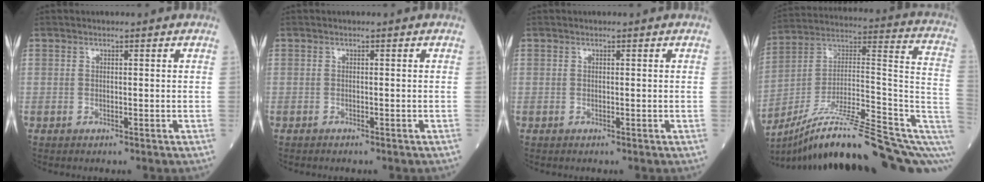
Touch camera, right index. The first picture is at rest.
{"total": 1.0, "force": [-0.9, 0.2, 0.4], "torque": [-0.010, -0.002, -0.010]}
{"total": 0.0}
{"total": 25.0, "force": [-15.2, 3.5, 19.5], "torque": [-0.223, 0.052, -0.242]}